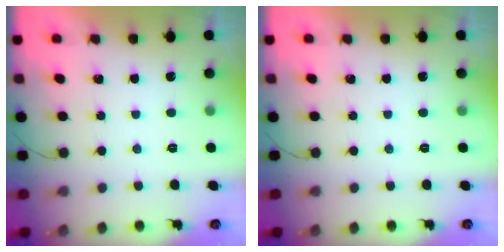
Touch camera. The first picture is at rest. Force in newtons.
{"total": 0.0}